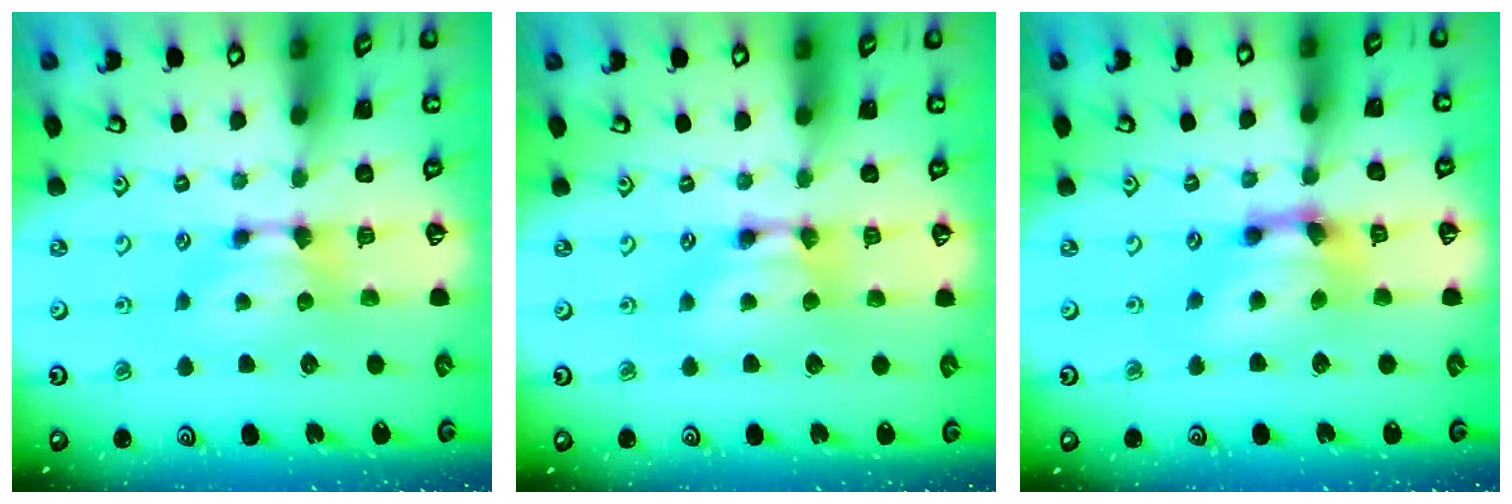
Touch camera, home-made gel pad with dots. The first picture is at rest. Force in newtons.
{"total": 1.7, "press": 1.7, "slide": 0.0}
{"total": 6.1, "press": 5.4, "slide": 2.9}